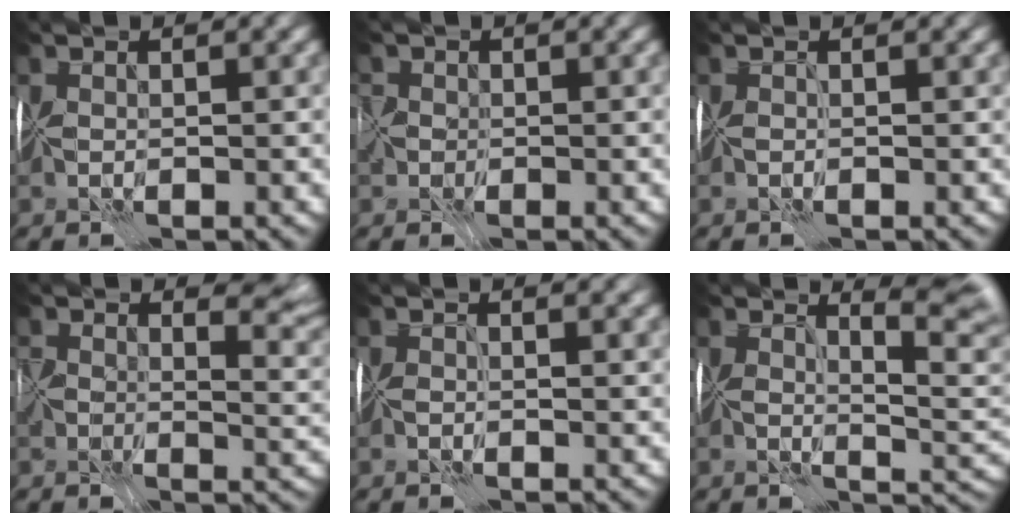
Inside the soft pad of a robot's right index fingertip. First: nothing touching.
{"total": 1.2, "force": [-0.9, 0.7, -0.3], "torque": [0.010, -0.006, -0.016]}
{"total": 1.6, "force": [-0.2, -1.4, -0.7], "torque": [0.019, -0.007, -0.003]}
{"total": 4.1, "force": [2.4, 1.9, 2.8], "torque": [-0.035, -0.021, 0.042]}
{"total": 1.2, "force": [0.9, -0.8, 0.3], "torque": [0.007, -0.006, 0.010]}
{"total": 5.7, "force": [3.0, 0.8, 4.7], "torque": [-0.027, 0.007, 0.042]}